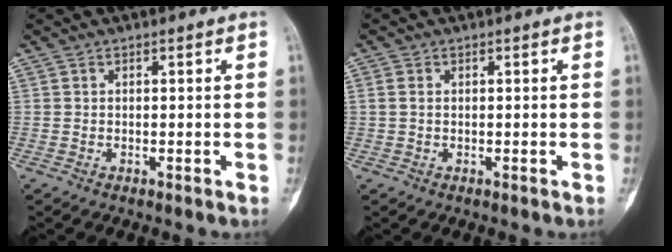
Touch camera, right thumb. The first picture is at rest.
{"total": 1.3, "force": [0.2, 0.9, 1.0], "torque": [-0.024, 0.001, 0.004]}